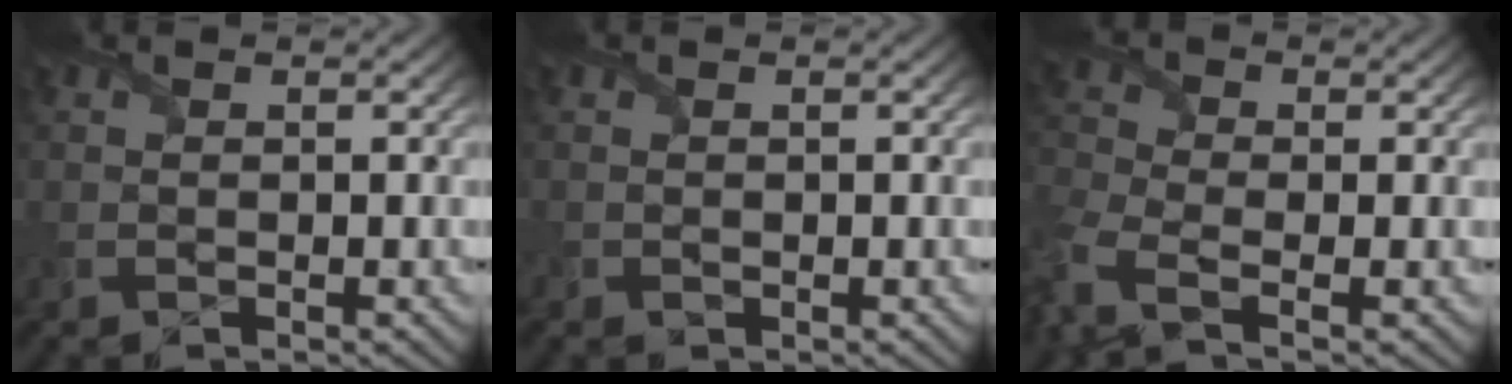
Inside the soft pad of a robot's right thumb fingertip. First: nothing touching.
{"total": 0.6, "force": [0.0, 0.6, -0.1], "torque": [0.000, -0.002, -0.002]}
{"total": 6.6, "force": [-3.2, 3.3, 4.7], "torque": [-0.128, -0.016, -0.078]}